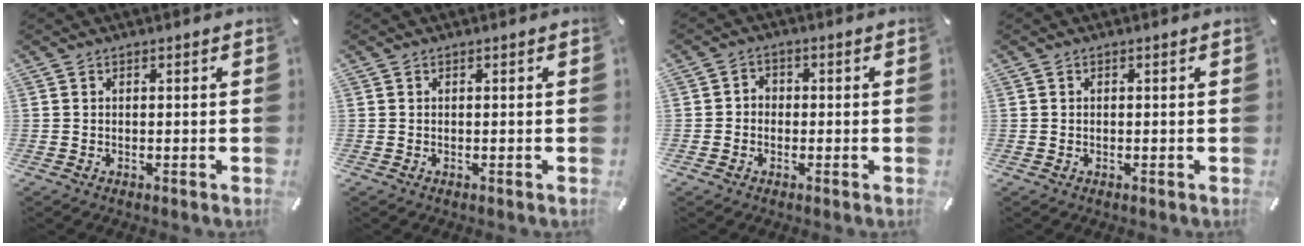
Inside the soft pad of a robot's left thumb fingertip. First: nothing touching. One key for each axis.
{"total": 0.0}
{"total": 2.7, "fx": -1.3, "fy": 2.3, "fz": 0.6, "tx": -0.011, "ty": 0.012, "tz": -0.028}
{"total": 0.0}